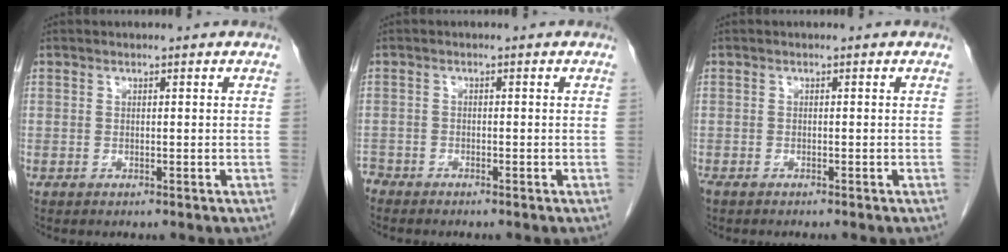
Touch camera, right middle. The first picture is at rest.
{"total": 2.1, "force": [-2.0, 0.6, -0.2], "torque": [0.005, -0.004, -0.041]}
{"total": 1.7, "force": [-1.5, 0.2, 0.8], "torque": [-0.016, -0.004, -0.022]}